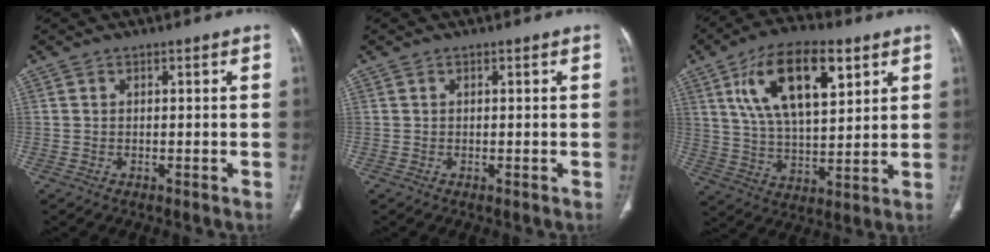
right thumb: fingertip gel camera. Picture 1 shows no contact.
{"total": 0.0}
{"total": 18.1, "force": [7.8, 8.3, 14.1], "torque": [-0.219, -0.020, 0.140]}